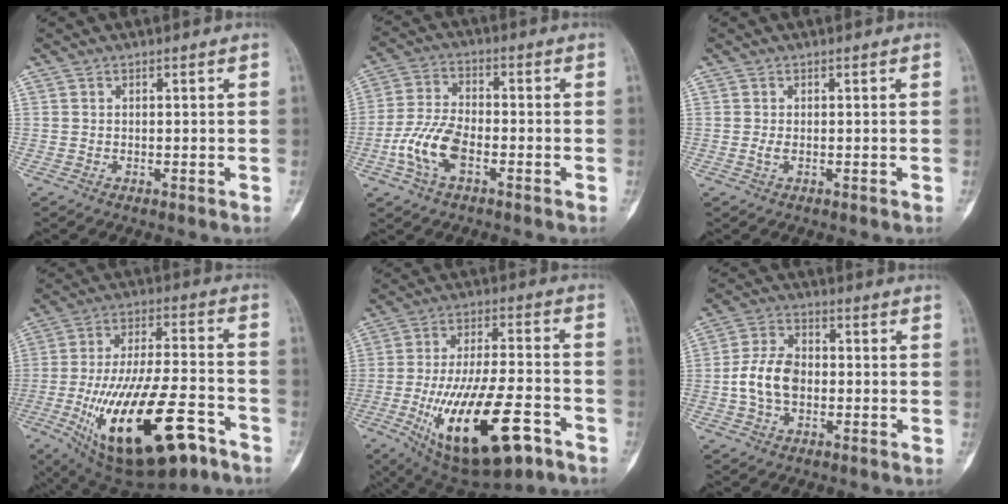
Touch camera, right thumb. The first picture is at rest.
{"total": 9.4, "force": [-3.4, 4.6, 7.4], "torque": [-0.163, 0.020, -0.069]}
{"total": 0.9, "force": [-0.2, 0.4, 0.8], "torque": [-0.023, -0.003, -0.002]}
{"total": 26.4, "force": [-11.9, 10.3, 21.2], "torque": [-0.380, 0.044, -0.182]}
{"total": 22.8, "force": [-9.6, 8.7, 18.8], "torque": [-0.337, 0.027, -0.143]}
{"total": 8.9, "force": [-1.1, 6.0, 6.5], "torque": [-0.114, 0.019, -0.027]}